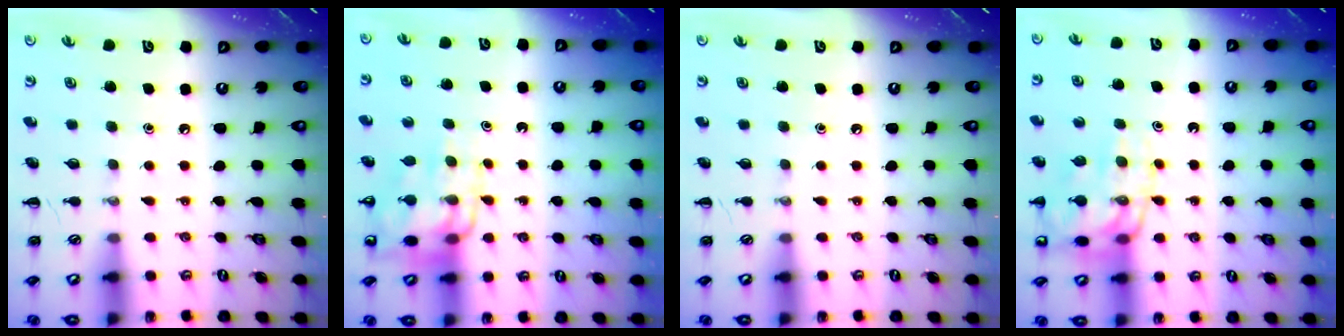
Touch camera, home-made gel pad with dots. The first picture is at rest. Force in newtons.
{"total": 11.6, "press": 11.3, "slide": 2.8}
{"total": 0.0}
{"total": 14.0, "press": 13.8, "slide": 2.4}